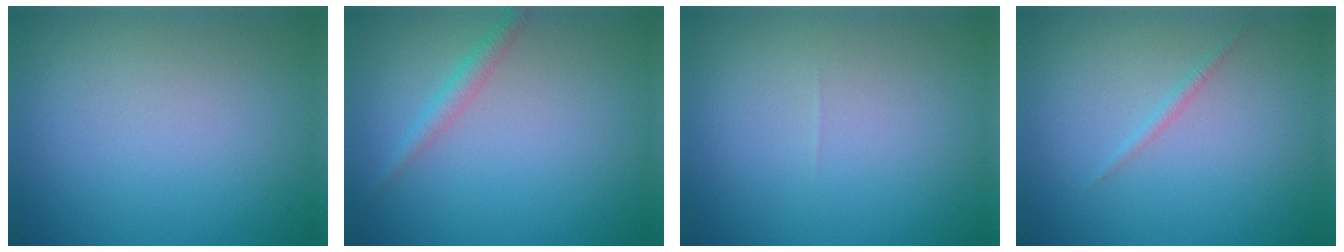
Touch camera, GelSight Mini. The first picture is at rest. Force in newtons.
{"total": 1.4, "press": 1.4, "slide": 0.1}
{"total": 0.0}
{"total": 0.7, "press": 0.7, "slide": 0.0}